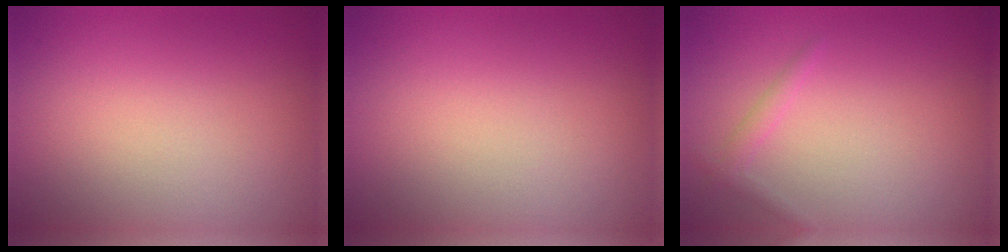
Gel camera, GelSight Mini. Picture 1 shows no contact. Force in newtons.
{"total": 0.0}
{"total": 1.1, "press": 1.1, "slide": 0.0}